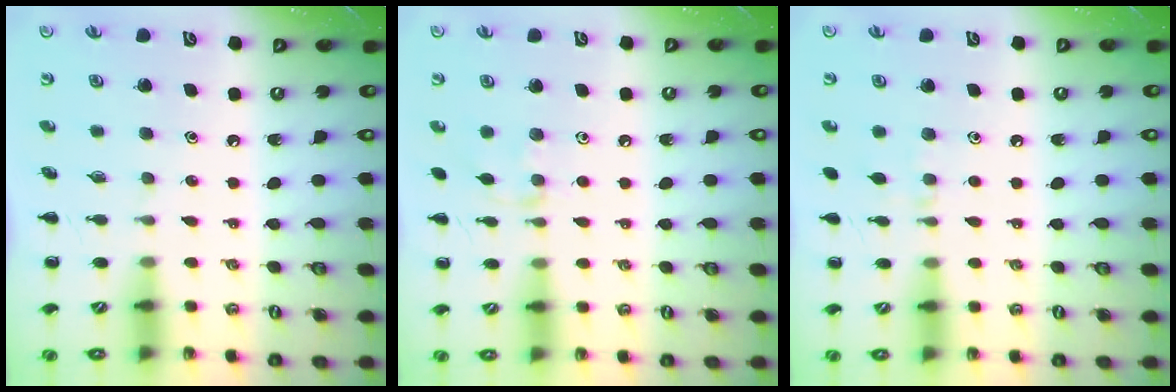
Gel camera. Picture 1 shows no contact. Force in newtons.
{"total": 4.4, "press": 4.3, "slide": 1.0}
{"total": 5.3, "press": 5.0, "slide": 1.8}